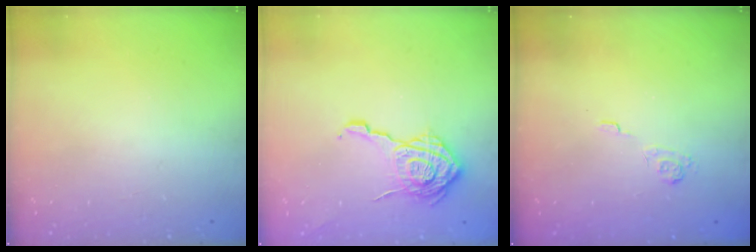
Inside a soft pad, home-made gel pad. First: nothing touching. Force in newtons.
{"total": 18.1, "press": 18.1, "slide": 0.8}
{"total": 2.2, "press": 1.7, "slide": 1.4}